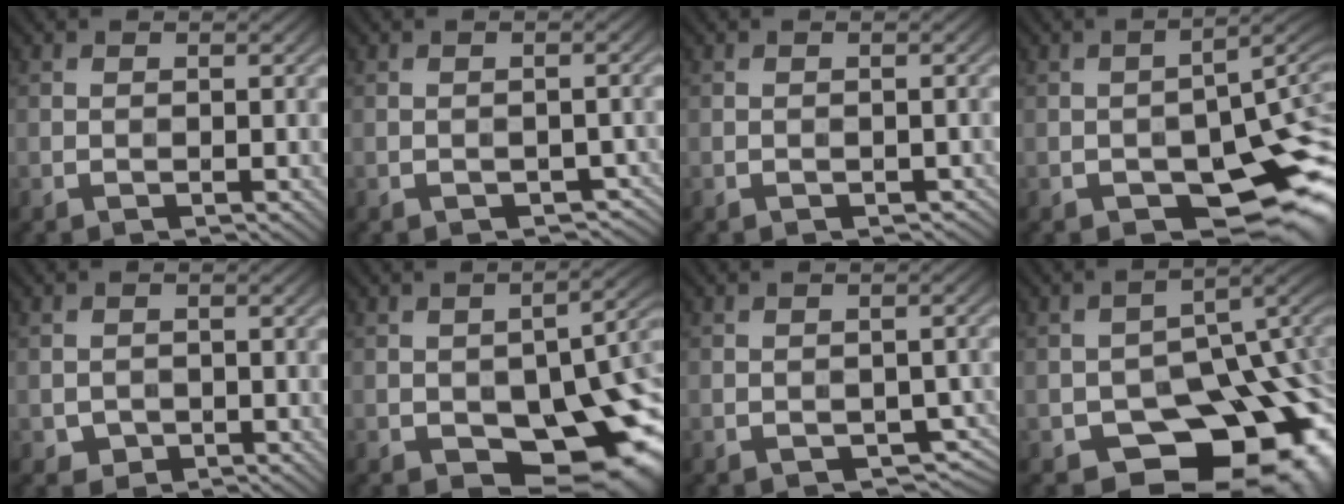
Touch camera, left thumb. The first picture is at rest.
{"total": 3.2, "force": [-1.7, 1.8, 2.1], "torque": [-0.029, -0.006, -0.014]}
{"total": 0.8, "force": [-0.4, 0.6, 0.4], "torque": [-0.009, -0.006, -0.006]}
{"total": 12.8, "force": [-5.0, 6.3, 10.0], "torque": [-0.131, -0.020, -0.071]}
{"total": 1.6, "force": [-0.6, 1.4, 0.5], "torque": [-0.009, -0.008, -0.012]}
{"total": 16.4, "force": [-5.1, 8.9, 12.8], "torque": [-0.162, -0.028, -0.061]}
{"total": 4.2, "force": [-1.6, 2.4, 3.0], "torque": [-0.042, -0.010, -0.016]}
{"total": 17.9, "force": [-7.8, 11.5, 11.4], "torque": [-0.144, -0.023, -0.089]}